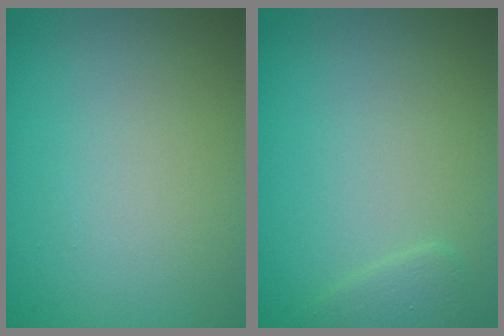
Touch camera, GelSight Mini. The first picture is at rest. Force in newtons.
{"total": 1.1, "press": 1.1, "slide": 0.1}